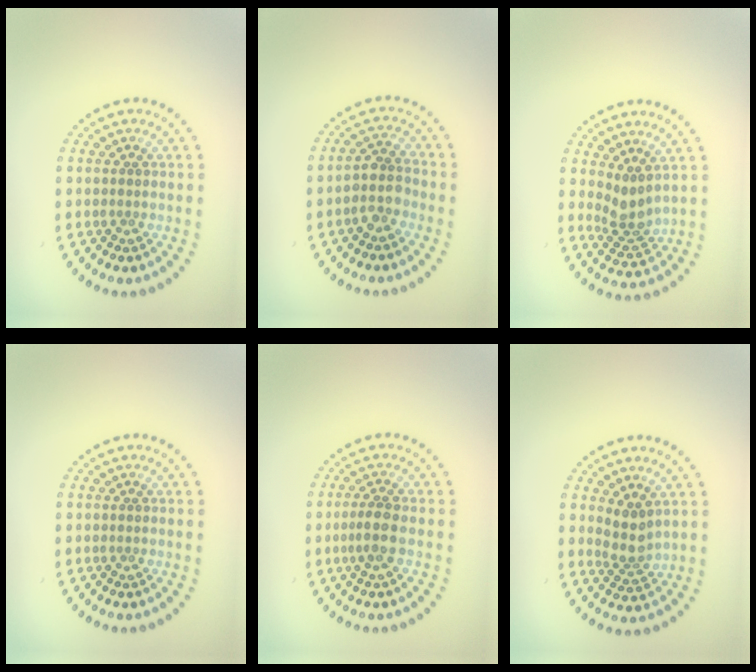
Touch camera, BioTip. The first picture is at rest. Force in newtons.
{"total": 2.8, "press": 2.4, "slide": 1.4}
{"total": 2.7, "press": 2.1, "slide": 1.7}
{"total": 0.0}
{"total": 2.0, "press": 1.8, "slide": 0.9}
{"total": 2.5, "press": 2.0, "slide": 1.4}